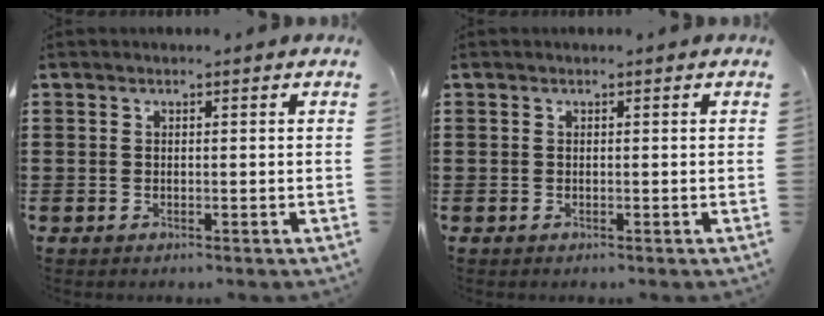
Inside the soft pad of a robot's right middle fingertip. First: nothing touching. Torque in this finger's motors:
{"motor_torque": [-1.19, -0.95, 0.05, -0.01]}